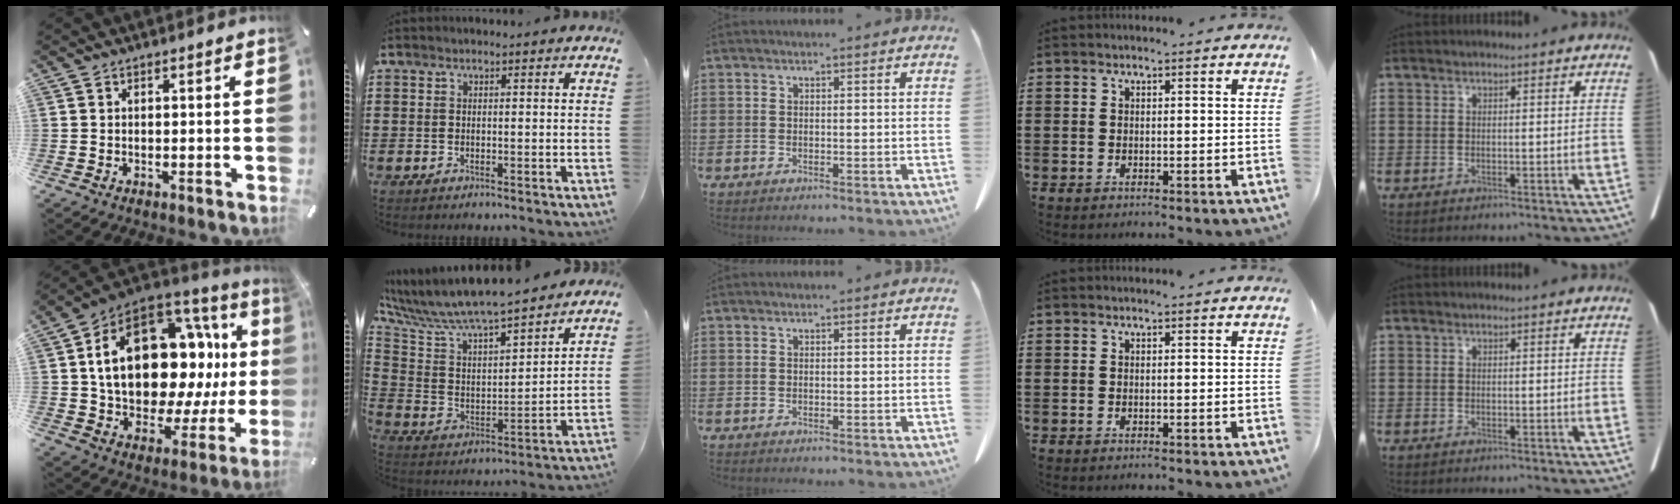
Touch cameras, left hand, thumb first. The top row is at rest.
{"thumb": {"total": 26.1, "force": [6.3, 15.1, 20.3], "torque": [-0.352, -0.049, 0.114]}, "index": {"total": 7.9, "force": [7.3, 0.7, 2.9], "torque": [-0.091, -0.061, 0.120]}}